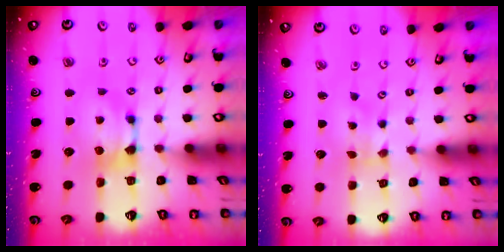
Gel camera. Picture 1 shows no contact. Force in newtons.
{"total": 3.6, "press": 3.5, "slide": 0.7}